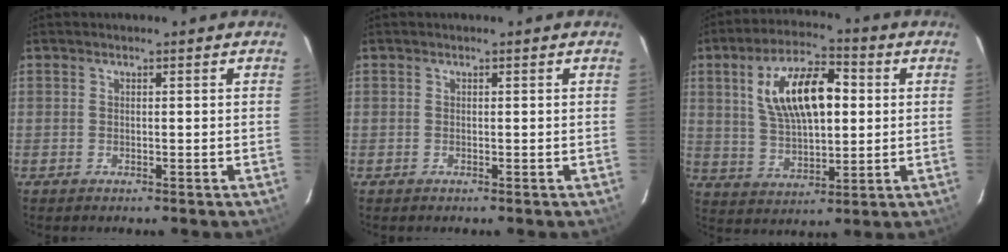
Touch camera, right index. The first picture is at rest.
{"total": 0.0}
{"total": 14.8, "force": [3.4, 6.7, 12.7], "torque": [-0.232, 0.020, 0.065]}